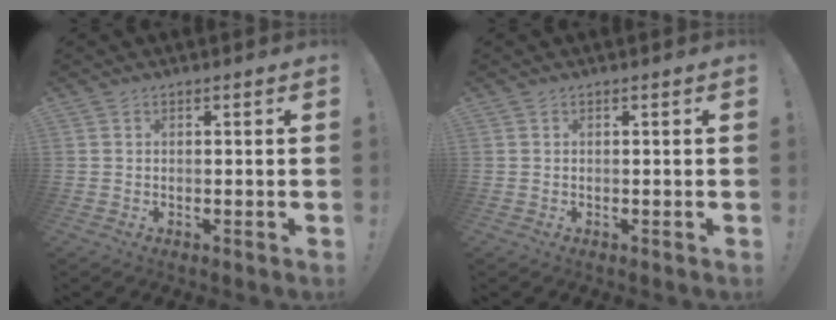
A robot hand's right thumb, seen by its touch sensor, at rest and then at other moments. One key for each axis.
{"total": 0.0}